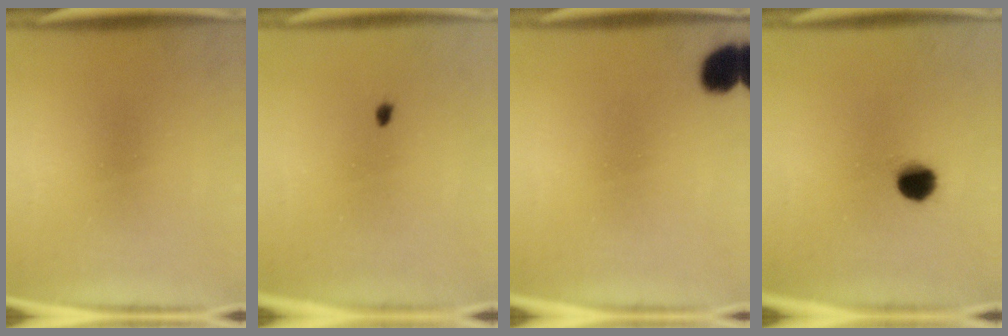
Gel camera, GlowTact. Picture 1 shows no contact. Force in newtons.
{"total": 1.4}
{"total": 6.4}
{"total": 5.6}